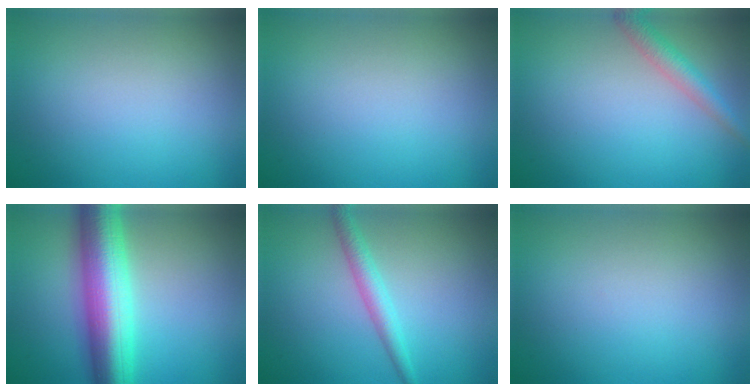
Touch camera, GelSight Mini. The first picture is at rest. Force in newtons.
{"total": 0.0}
{"total": 2.3, "press": 2.3, "slide": 0.1}
{"total": 9.6, "press": 9.6, "slide": 0.1}
{"total": 2.3, "press": 2.3, "slide": 0.1}
{"total": 0.0}